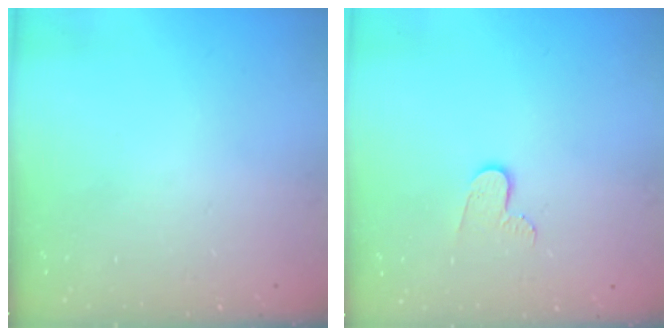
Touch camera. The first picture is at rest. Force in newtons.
{"total": 7.0, "press": 7.0, "slide": 0.5}